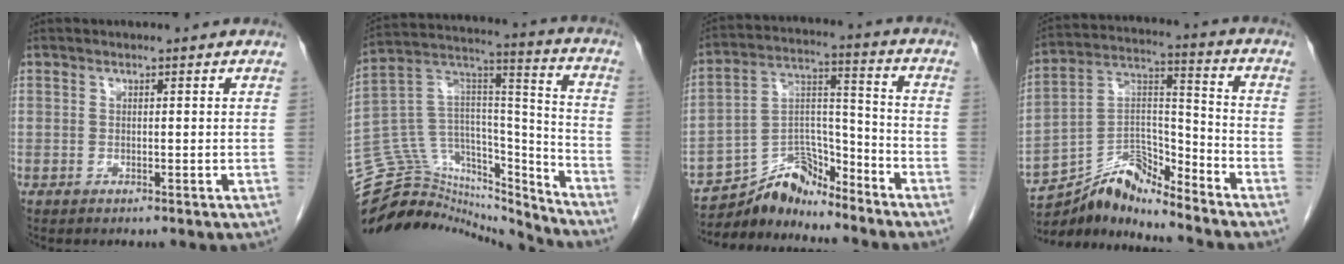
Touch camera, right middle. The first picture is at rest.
{"total": 25.4, "force": [-24.1, 6.6, 4.4], "torque": [-0.118, 0.057, -0.382]}
{"total": 9.8, "force": [-9.5, 2.1, 1.0], "torque": [-0.018, 0.034, -0.179]}
{"total": 11.2, "force": [-11.1, 0.4, 1.9], "torque": [-0.036, 0.039, -0.209]}